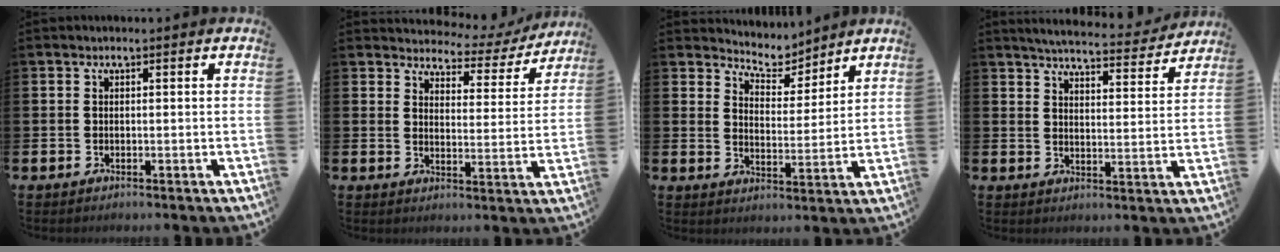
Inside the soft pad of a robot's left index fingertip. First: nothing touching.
{"total": 3.9, "force": [3.6, 1.4, 0.4], "torque": [-0.014, -0.038, 0.054]}
{"total": 5.3, "force": [5.2, 1.2, 0.1], "torque": [-0.005, -0.036, 0.091]}
{"total": 5.4, "force": [5.2, 0.3, 1.3], "torque": [-0.033, -0.039, 0.087]}